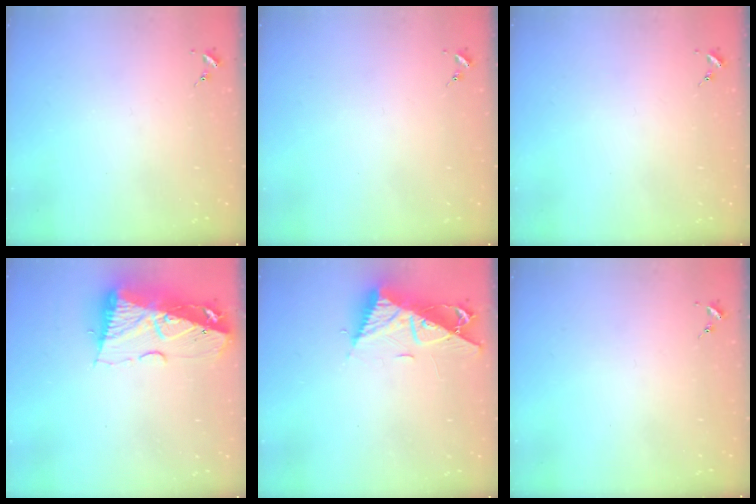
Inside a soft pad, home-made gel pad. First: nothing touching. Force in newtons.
{"total": 0.0}
{"total": 0.0}
{"total": 14.8, "press": 14.7, "slide": 1.8}
{"total": 11.7, "press": 11.6, "slide": 0.9}
{"total": 0.0}